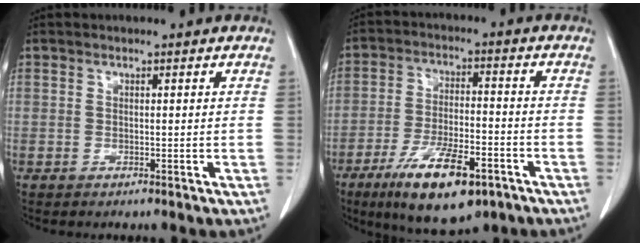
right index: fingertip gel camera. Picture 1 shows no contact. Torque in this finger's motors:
{"motor_torque": [1.11, -1.02, 0.36, 0.19]}